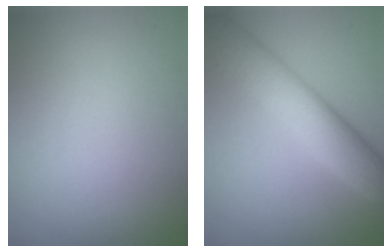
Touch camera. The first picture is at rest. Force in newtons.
{"total": 6.3, "press": 6.3, "slide": 0.1}